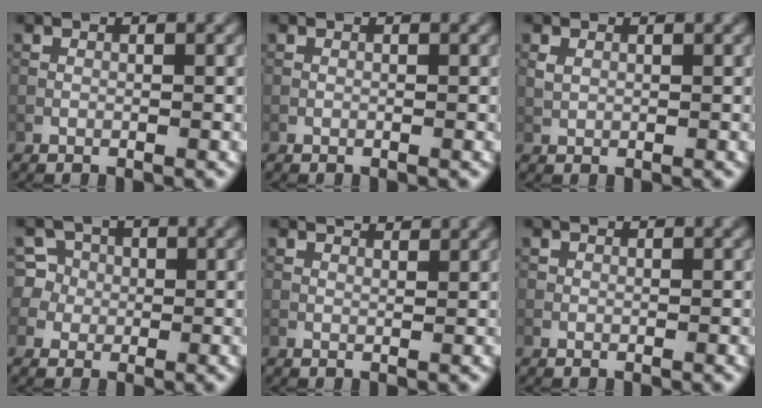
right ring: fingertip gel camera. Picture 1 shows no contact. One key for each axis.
{"total": 0.0}
{"total": 0.9, "fx": 0.3, "fy": 0.7, "fz": 0.5, "tx": -0.013, "ty": 0.000, "tz": 0.008}
{"total": 5.3, "fx": 1.0, "fy": 5.1, "fz": 1.2, "tx": -0.023, "ty": 0.034, "tz": 0.005}
{"total": 1.9, "fx": 1.7, "fy": 0.3, "fz": 0.7, "tx": -0.013, "ty": -0.006, "tz": 0.023}
{"total": 0.5, "fx": 0.4, "fy": 0.3, "fz": 0.1, "tx": 0.000, "ty": 0.002, "tz": 0.006}